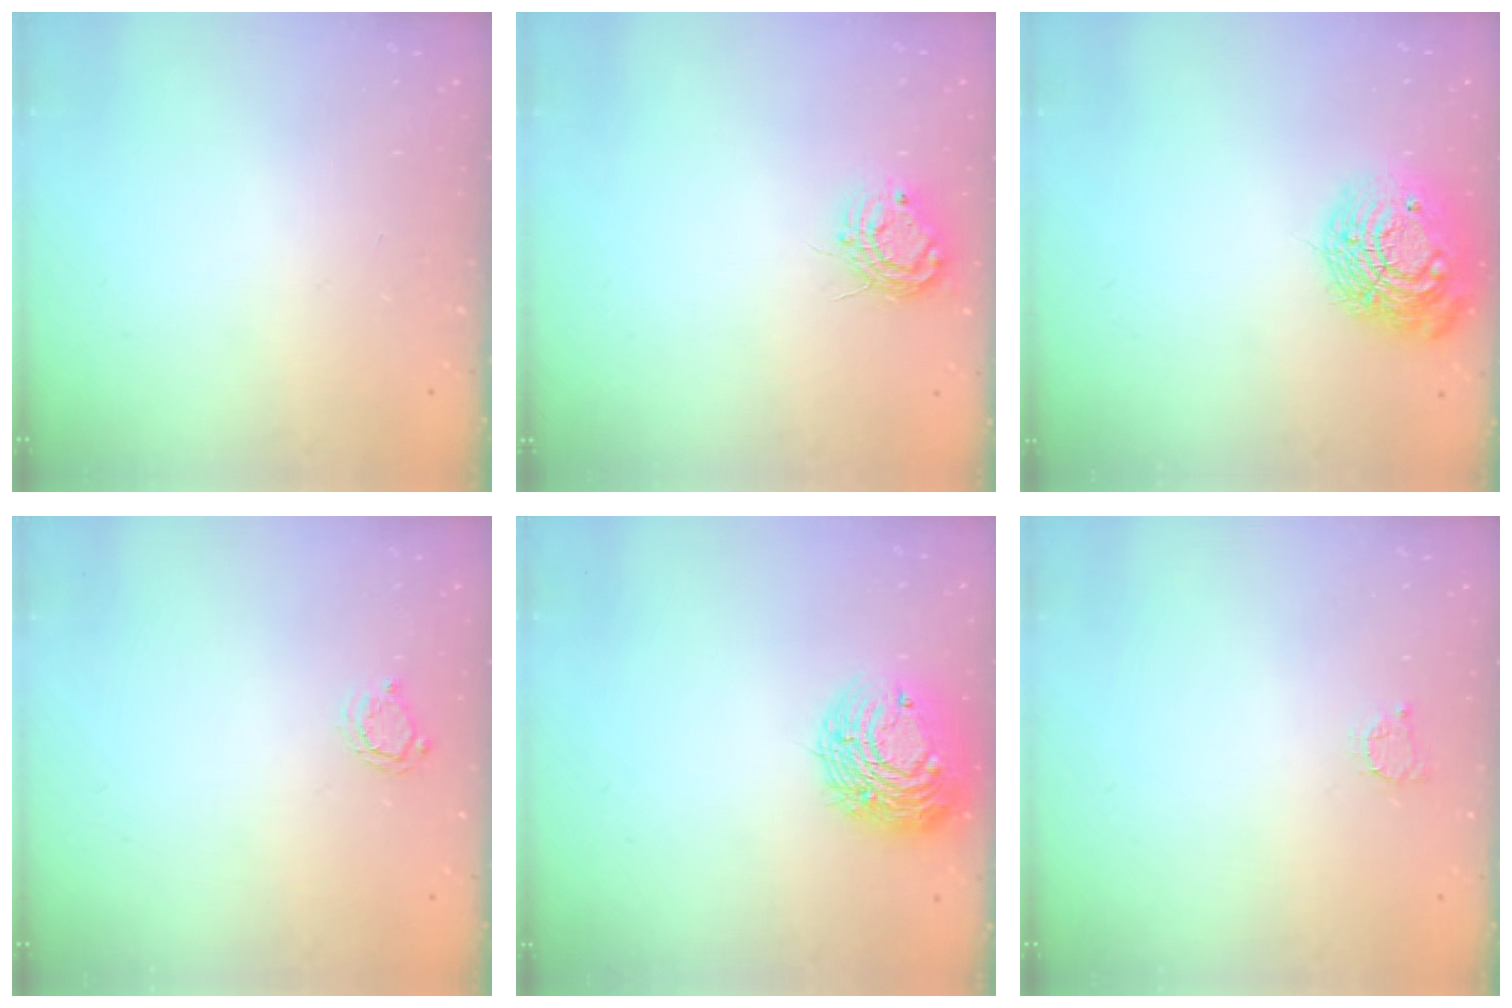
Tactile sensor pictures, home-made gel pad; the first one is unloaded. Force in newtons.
{"total": 8.9, "press": 8.8, "slide": 0.7}
{"total": 15.8, "press": 15.7, "slide": 1.5}
{"total": 3.7, "press": 3.7, "slide": 0.4}
{"total": 13.8, "press": 13.7, "slide": 1.2}
{"total": 2.5, "press": 2.5, "slide": 0.3}